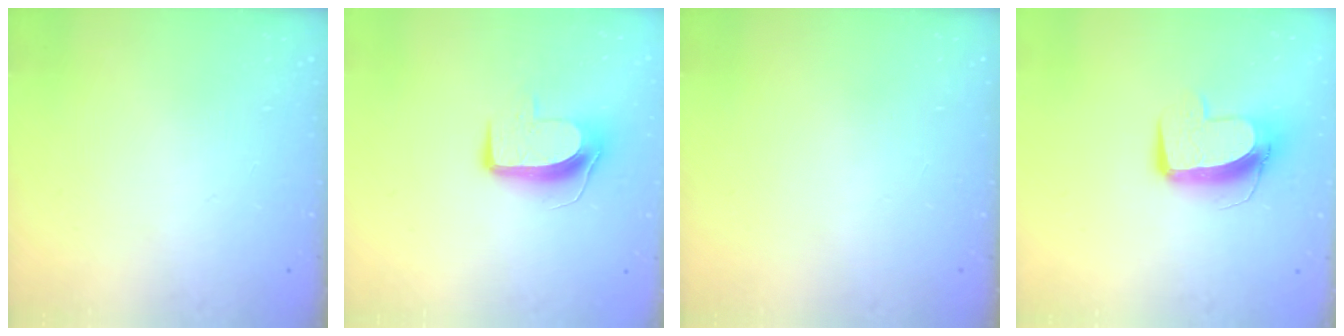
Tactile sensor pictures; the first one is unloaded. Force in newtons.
{"total": 9.1, "press": 9.1, "slide": 0.1}
{"total": 0.0}
{"total": 10.7, "press": 10.6, "slide": 1.1}